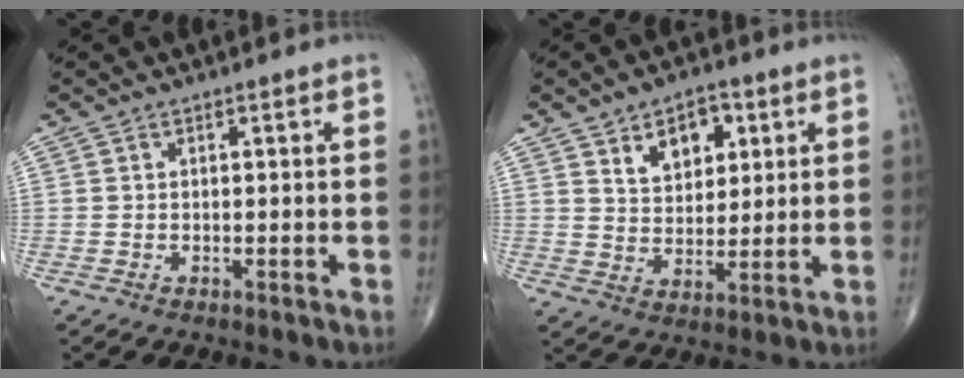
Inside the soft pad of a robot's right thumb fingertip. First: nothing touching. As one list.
[{"total": 9.1, "force": [4.2, 5.7, 5.8], "torque": [-0.056, -0.021, 0.069]}]